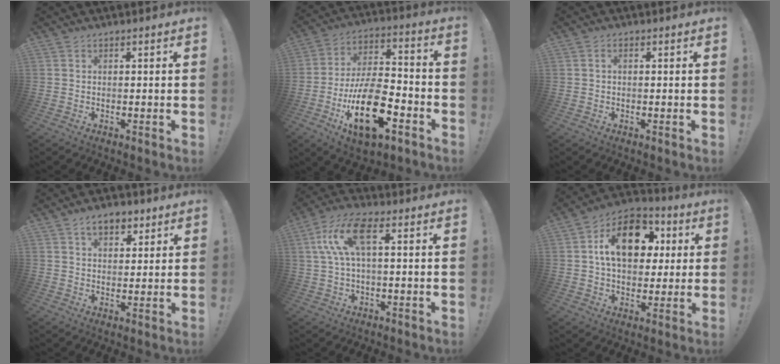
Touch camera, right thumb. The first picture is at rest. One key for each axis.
{"total": 21.8, "fx": -9.3, "fy": 10.2, "fz": 16.9, "tx": -0.311, "ty": 0.053, "tz": -0.148}
{"total": 1.0, "fx": 0.0, "fy": 0.6, "fz": 0.8, "tx": -0.021, "ty": 0.006, "tz": 0.000}
{"total": 7.3, "fx": 4.1, "fy": 4.5, "fz": 4.0, "tx": -0.055, "ty": -0.007, "tz": 0.075}
{"total": 12.1, "fx": 2.9, "fy": 5.1, "fz": 10.6, "tx": -0.216, "ty": 0.009, "tz": 0.055}
{"total": 17.9, "fx": 4.4, "fy": 12.2, "fz": 12.4, "tx": -0.167, "ty": -0.002, "tz": 0.079}